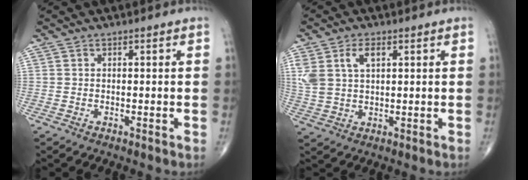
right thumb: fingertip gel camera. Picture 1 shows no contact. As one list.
[{"total": 7.4, "force": [2.8, 4.1, 5.5], "torque": [-0.120, 0.003, 0.060]}]